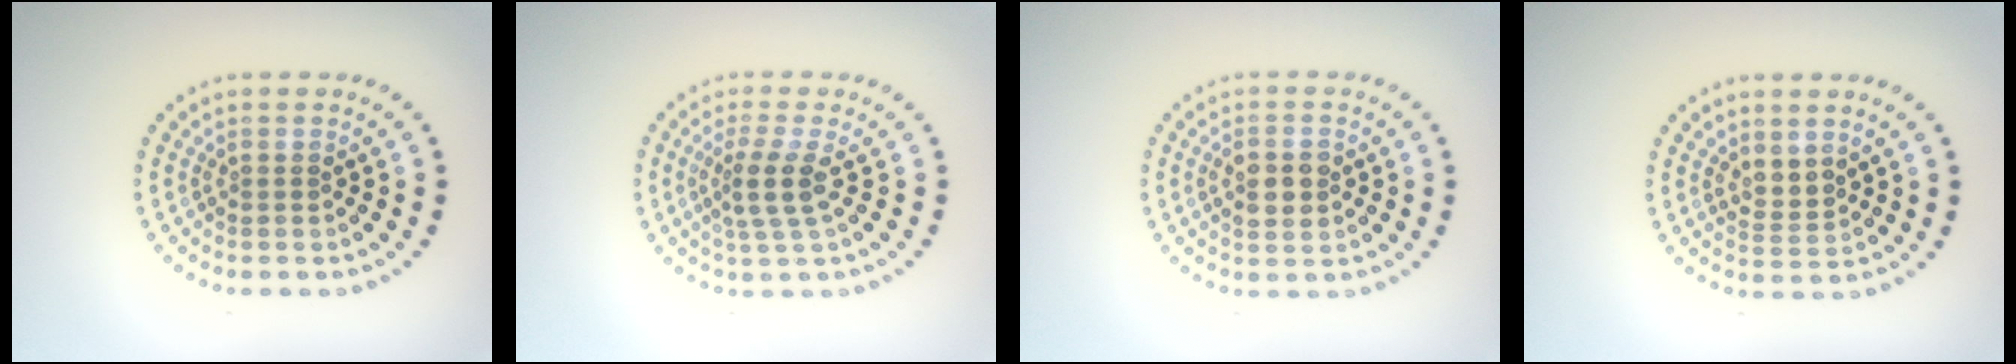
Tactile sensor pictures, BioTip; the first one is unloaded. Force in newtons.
{"total": 2.8, "press": 2.2, "slide": 1.8}
{"total": 2.9, "press": 2.9, "slide": 0.1}
{"total": 1.7, "press": 1.4, "slide": 1.0}